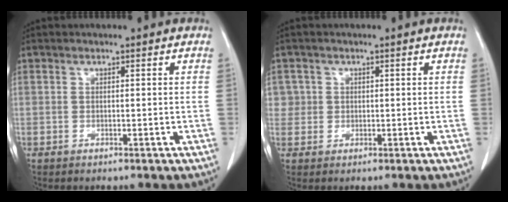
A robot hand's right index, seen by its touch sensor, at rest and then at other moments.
{"total": 2.3, "force": [0.6, 2.3, -0.2], "torque": [0.024, 0.004, 0.005]}